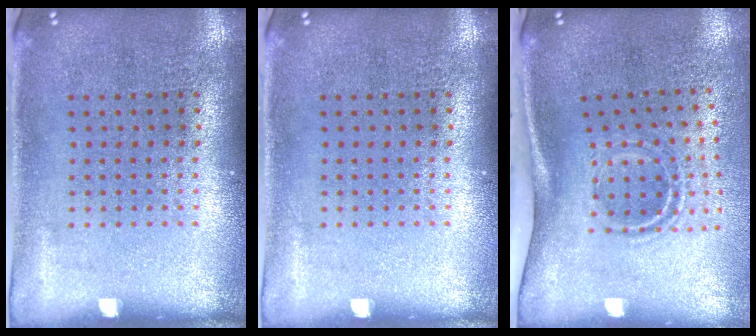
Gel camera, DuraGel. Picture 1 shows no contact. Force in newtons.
{"total": 0.0}
{"total": 2.0, "press": 1.2, "slide": 1.6}